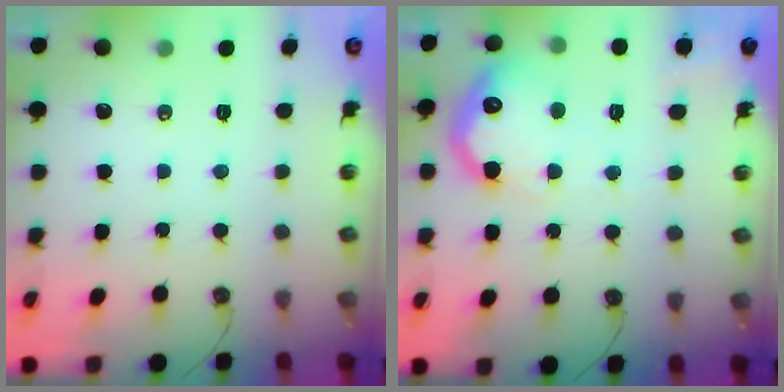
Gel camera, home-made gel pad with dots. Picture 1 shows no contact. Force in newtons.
{"total": 17.8, "press": 17.8, "slide": 1.1}